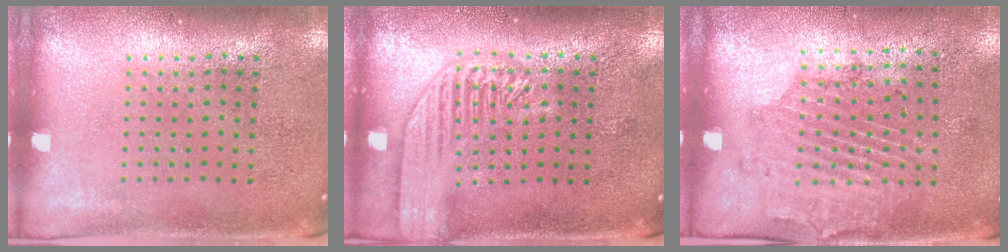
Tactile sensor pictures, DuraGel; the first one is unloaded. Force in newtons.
{"total": 3.2, "press": 3.2, "slide": 0.4}
{"total": 1.7, "press": 1.2, "slide": 1.2}